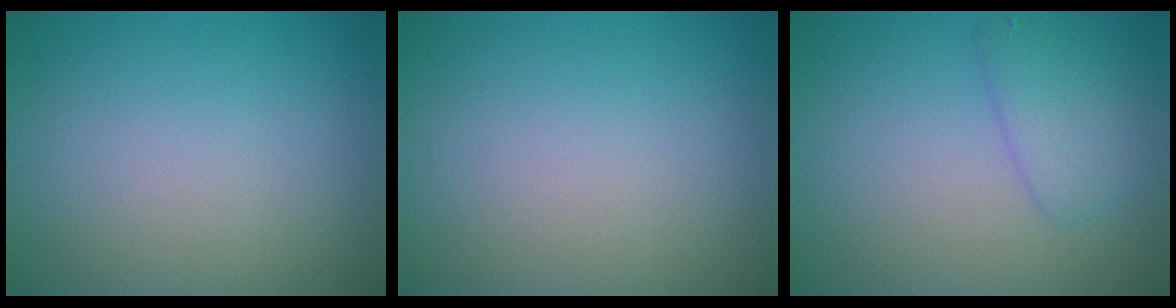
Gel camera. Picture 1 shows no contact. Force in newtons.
{"total": 0.0}
{"total": 2.5, "press": 2.5, "slide": 0.2}